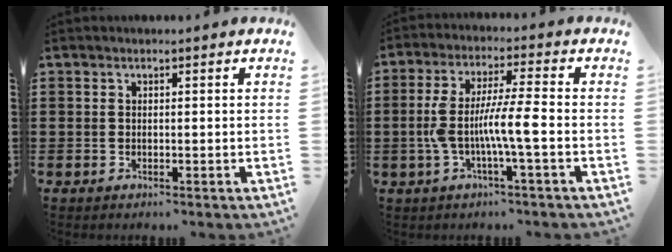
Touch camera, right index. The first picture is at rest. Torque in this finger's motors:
{"motor_torque": [1.80, -0.07, 0.94, 0.21]}